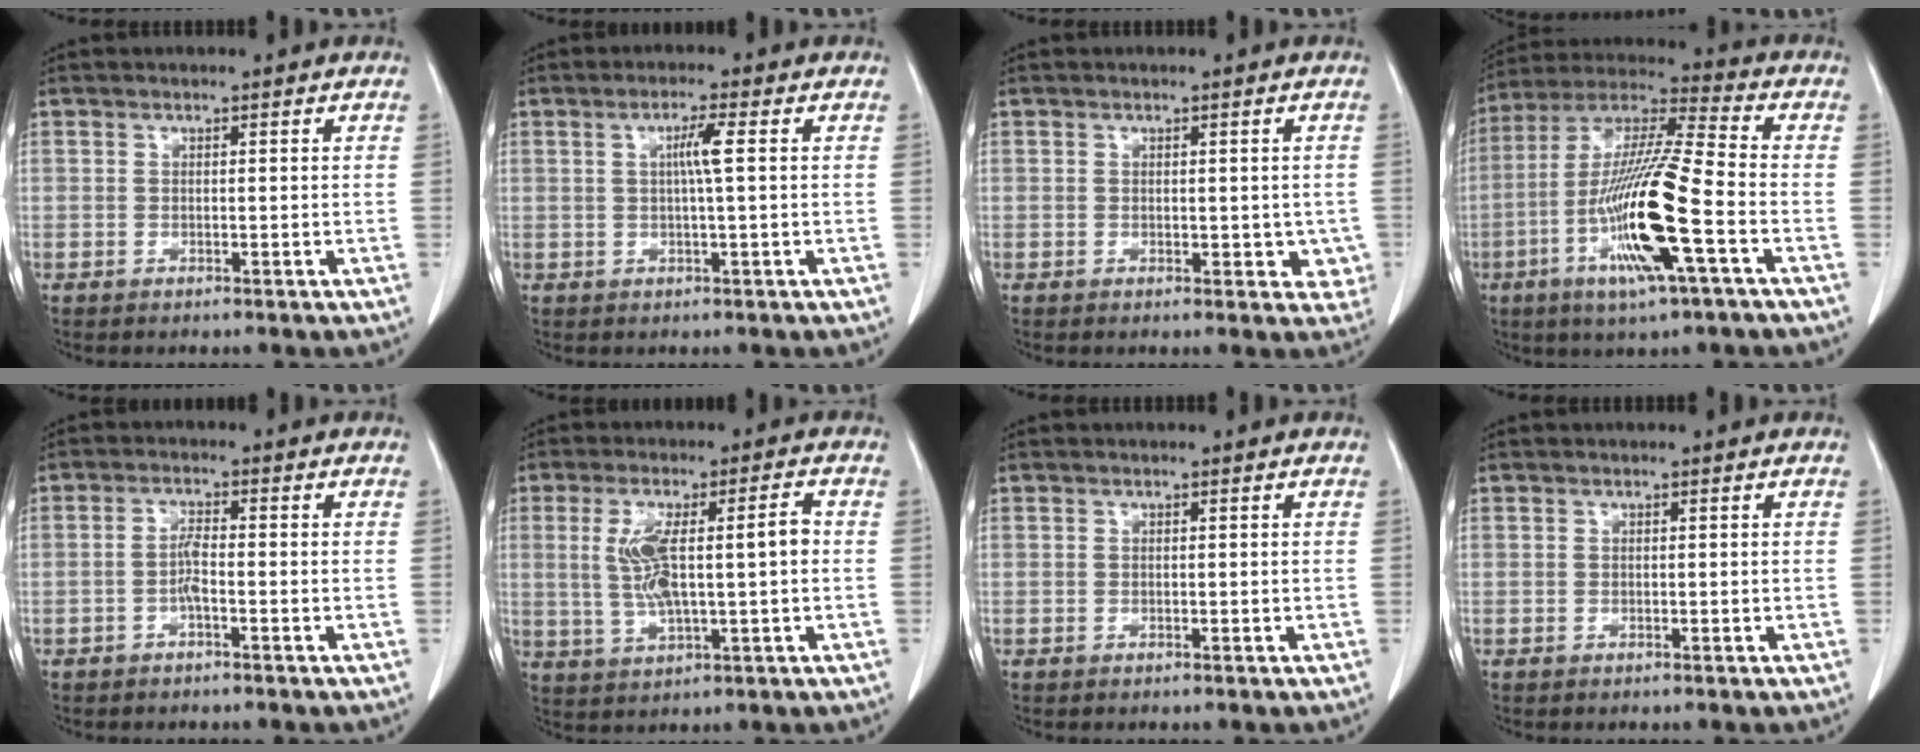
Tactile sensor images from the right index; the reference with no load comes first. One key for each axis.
{"total": 3.4, "fx": 0.5, "fy": -0.3, "fz": 3.3, "tx": -0.062, "ty": 0.001, "tz": 0.007}
{"total": 3.9, "fx": -0.5, "fy": 2.4, "fz": 3.0, "tx": -0.013, "ty": -0.002, "tz": -0.003}
{"total": 17.5, "fx": -5.6, "fy": 0.6, "fz": 16.6, "tx": -0.333, "ty": -0.015, "tz": -0.108}
{"total": 2.5, "fx": -1.0, "fy": 0.4, "fz": 2.3, "tx": -0.046, "ty": 0.003, "tz": -0.022}
{"total": 9.5, "fx": 0.4, "fy": 1.9, "fz": 9.3, "tx": -0.181, "ty": 0.018, "tz": 0.014}
{"total": 0.0}
{"total": 0.0}